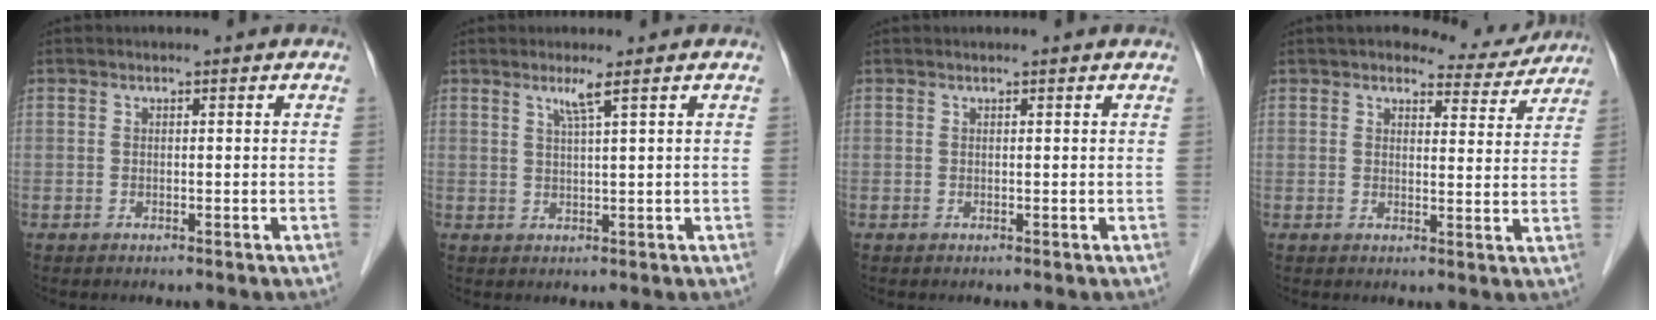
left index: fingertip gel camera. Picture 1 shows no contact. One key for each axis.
{"total": 2.2, "fx": 1.4, "fy": -0.7, "fz": 1.7, "tx": -0.037, "ty": -0.006, "tz": 0.030}
{"total": 1.3, "fx": 1.3, "fy": 0.1, "fz": 0.2, "tx": -0.008, "ty": 0.013, "tz": 0.015}
{"total": 7.0, "fx": 6.5, "fy": 2.1, "fz": 1.3, "tx": -0.013, "ty": -0.001, "tz": 0.072}